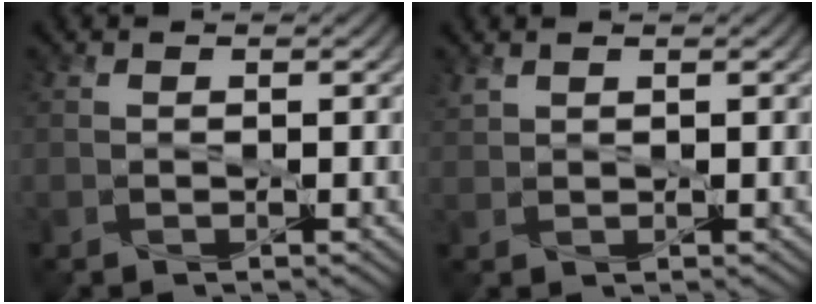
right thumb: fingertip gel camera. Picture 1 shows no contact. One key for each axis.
{"total": 1.4, "fx": 1.2, "fy": 0.6, "fz": 0.5, "tx": -0.020, "ty": 0.006, "tz": 0.029}